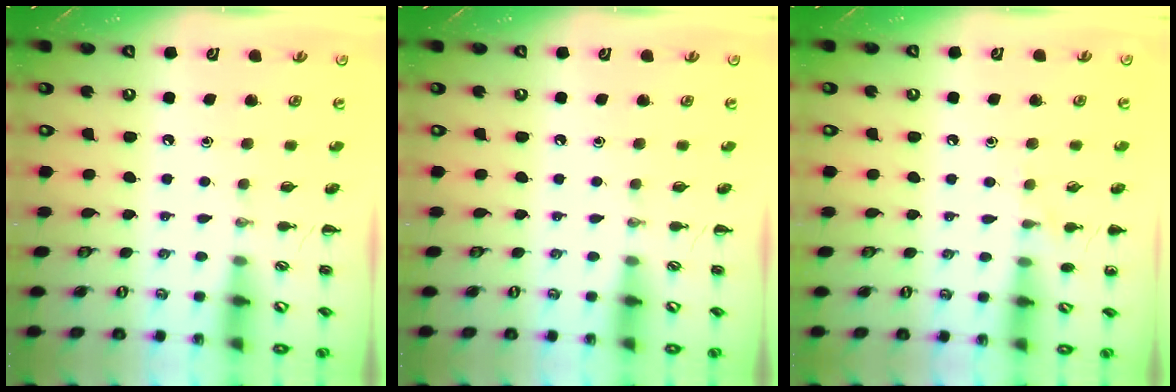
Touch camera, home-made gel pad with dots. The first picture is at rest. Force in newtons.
{"total": 0.0}
{"total": 6.5, "press": 6.2, "slide": 1.9}